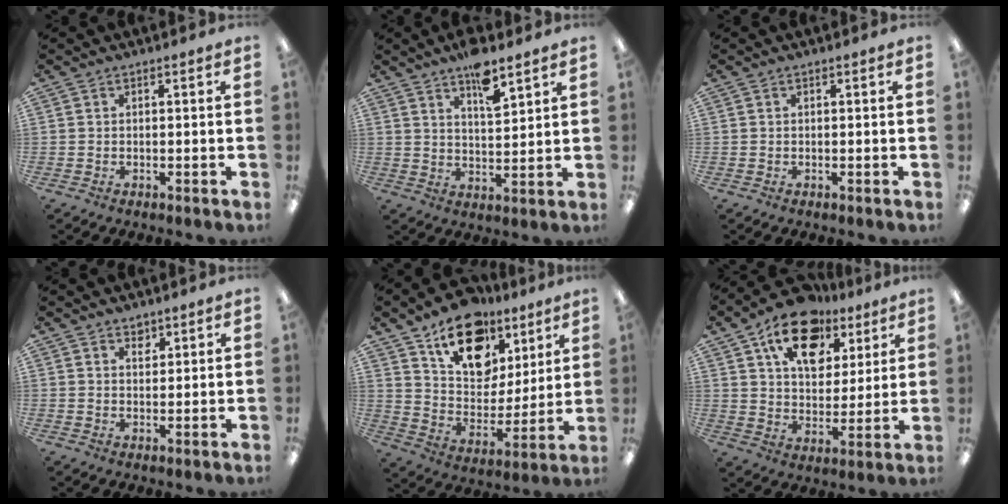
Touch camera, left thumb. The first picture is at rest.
{"total": 8.2, "force": [6.1, 2.6, 4.9], "torque": [-0.073, -0.037, 0.101]}
{"total": 0.0}
{"total": 2.4, "force": [1.8, 1.3, 0.7], "torque": [0.009, -0.011, 0.029]}
{"total": 18.3, "force": [11.3, 11.5, 8.7], "torque": [-0.139, -0.055, 0.203]}
{"total": 16.6, "force": [9.9, 10.0, 8.7], "torque": [-0.136, -0.045, 0.177]}